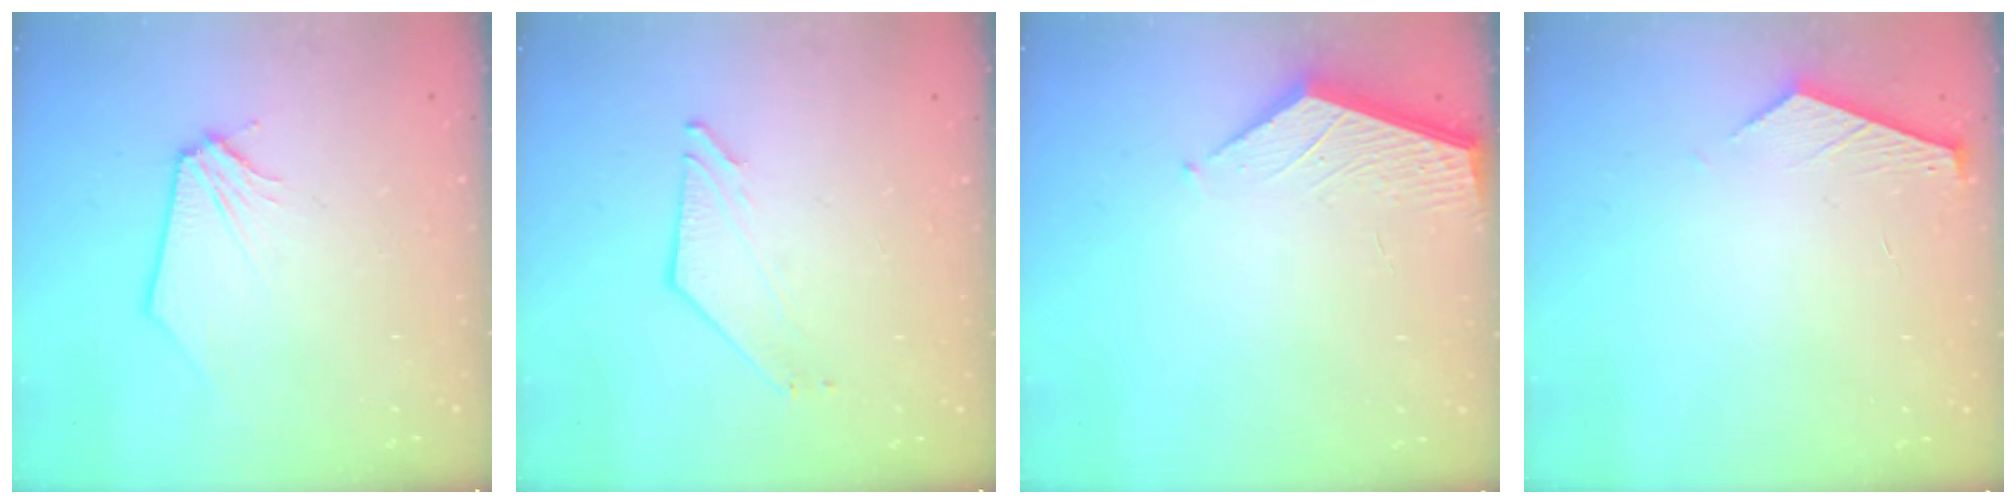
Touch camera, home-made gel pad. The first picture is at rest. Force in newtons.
{"total": 3.1, "press": 3.1, "slide": 0.2}
{"total": 2.1, "press": 2.1, "slide": 0.2}
{"total": 3.7, "press": 3.7, "slide": 0.4}